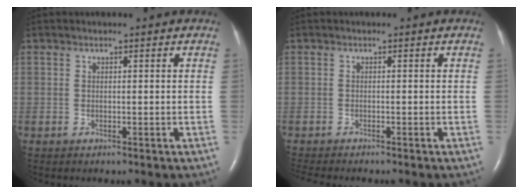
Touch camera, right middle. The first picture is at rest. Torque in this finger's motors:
{"motor_torque": [0.32, -0.45, 0.01, 0.03]}